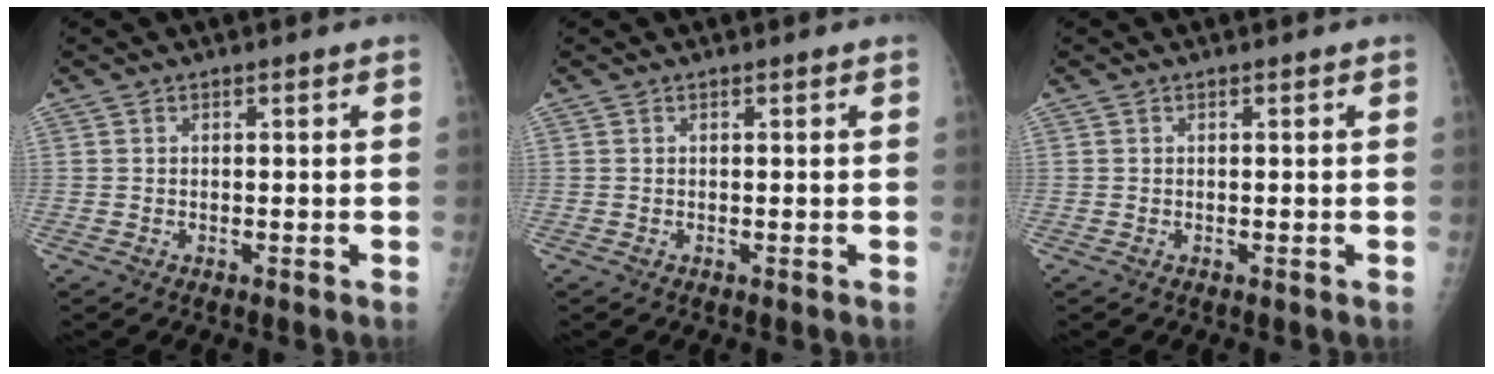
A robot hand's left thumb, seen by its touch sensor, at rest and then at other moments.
{"total": 0.0}
{"total": 0.0}